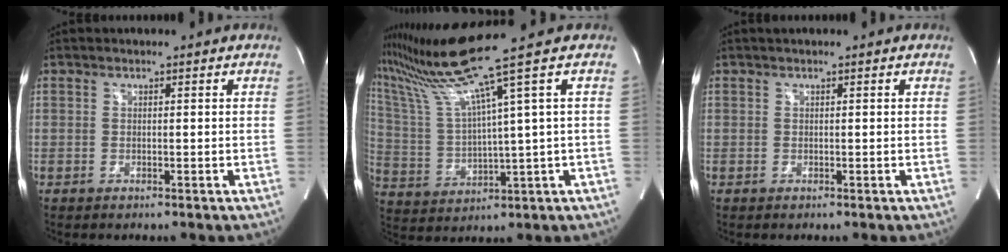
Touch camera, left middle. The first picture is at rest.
{"total": 12.6, "force": [9.2, -4.2, 7.4], "torque": [-0.151, -0.028, 0.180]}
{"total": 0.5, "force": [0.4, -0.1, 0.3], "torque": [-0.010, 0.016, 0.009]}